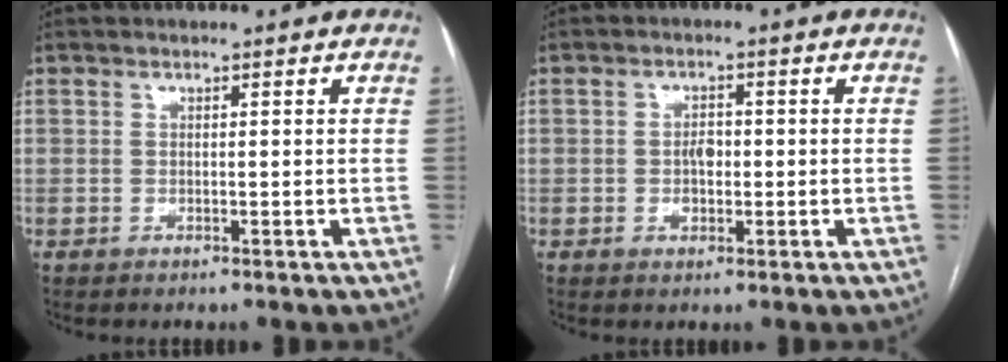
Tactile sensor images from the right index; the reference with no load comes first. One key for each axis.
{"total": 2.6, "fx": -0.4, "fy": 1.8, "fz": 1.9, "tx": -0.028, "ty": 0.004, "tz": -0.005}